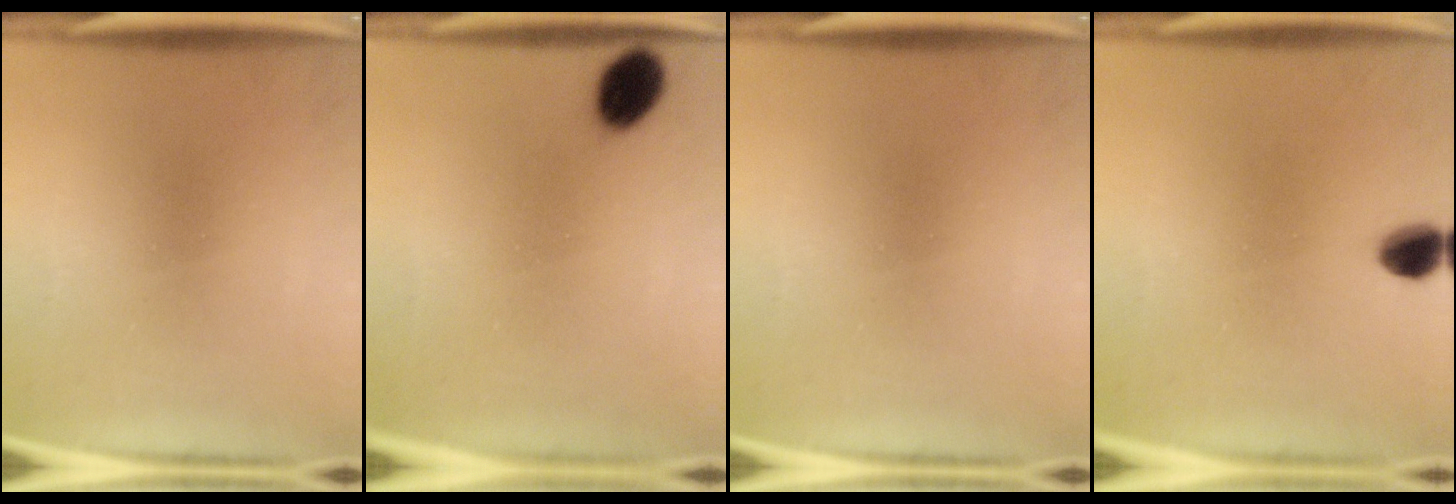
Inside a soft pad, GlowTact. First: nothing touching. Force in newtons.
{"total": 7.1}
{"total": 0.0}
{"total": 4.7}